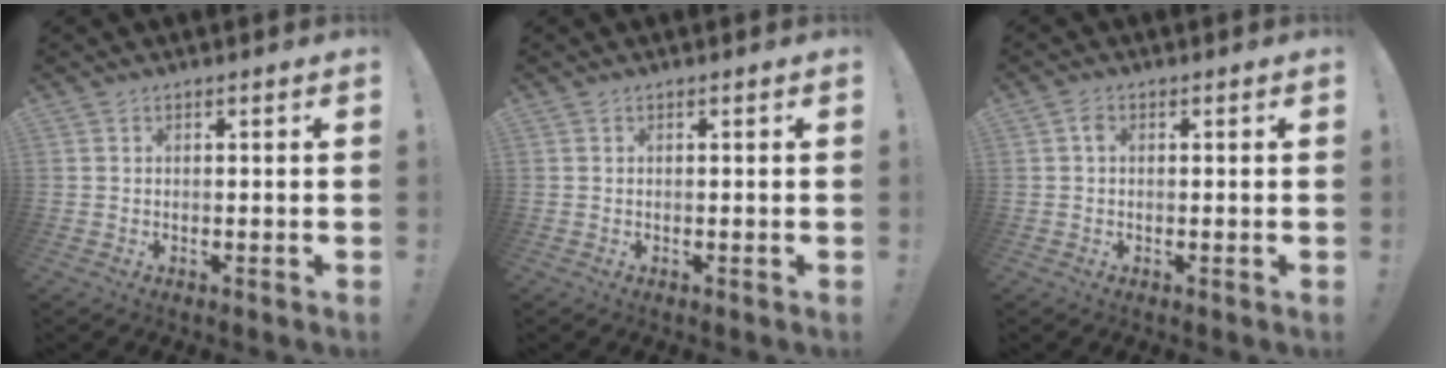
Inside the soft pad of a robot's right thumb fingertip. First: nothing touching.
{"total": 0.0}
{"total": 1.8, "force": [0.3, 1.2, 1.3], "torque": [-0.030, 0.006, 0.005]}